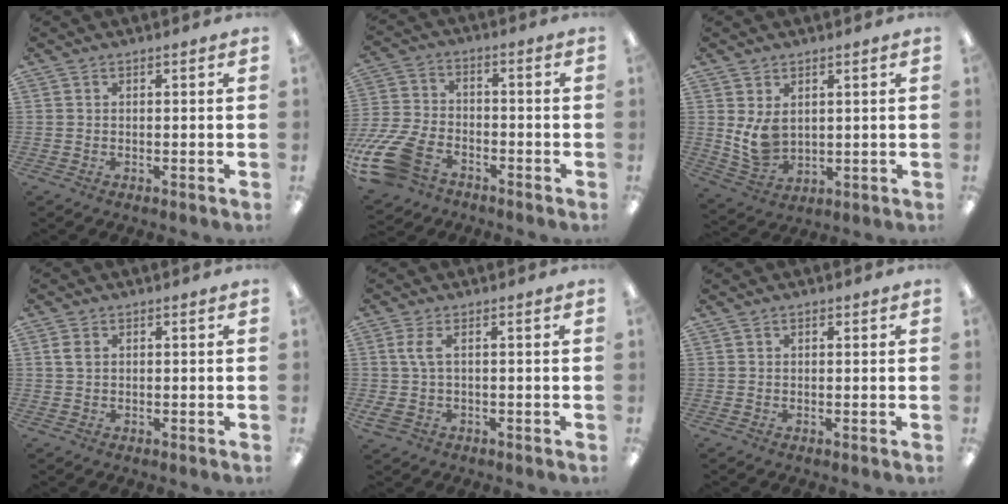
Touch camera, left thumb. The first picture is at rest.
{"total": 15.0, "force": [-8.4, 8.7, 8.8], "torque": [-0.186, 0.042, -0.149]}
{"total": 7.1, "force": [2.2, 5.0, 4.6], "torque": [-0.103, -0.012, 0.039]}
{"total": 2.1, "force": [0.5, 1.4, 1.5], "torque": [-0.031, 0.007, 0.008]}
{"total": 5.6, "force": [0.6, 2.6, 5.0], "torque": [-0.111, 0.002, 0.007]}
{"total": 0.8, "force": [0.5, 0.4, 0.6], "torque": [-0.012, 0.003, 0.009]}